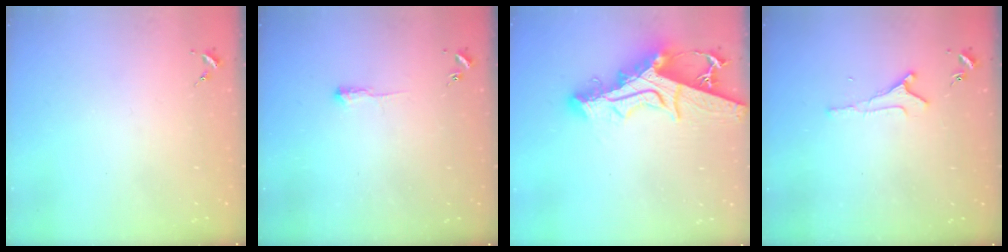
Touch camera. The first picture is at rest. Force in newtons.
{"total": 2.7, "press": 2.6, "slide": 0.4}
{"total": 17.0, "press": 16.9, "slide": 1.2}
{"total": 4.8, "press": 4.7, "slide": 0.8}